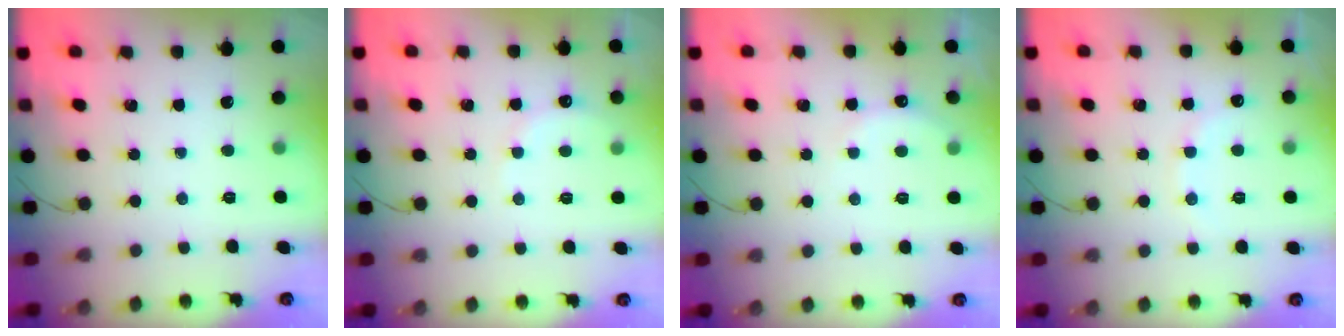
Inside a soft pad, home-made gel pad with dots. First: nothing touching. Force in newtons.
{"total": 6.4, "press": 6.2, "slide": 1.3}
{"total": 5.9, "press": 5.8, "slide": 1.0}
{"total": 7.7, "press": 7.5, "slide": 1.6}